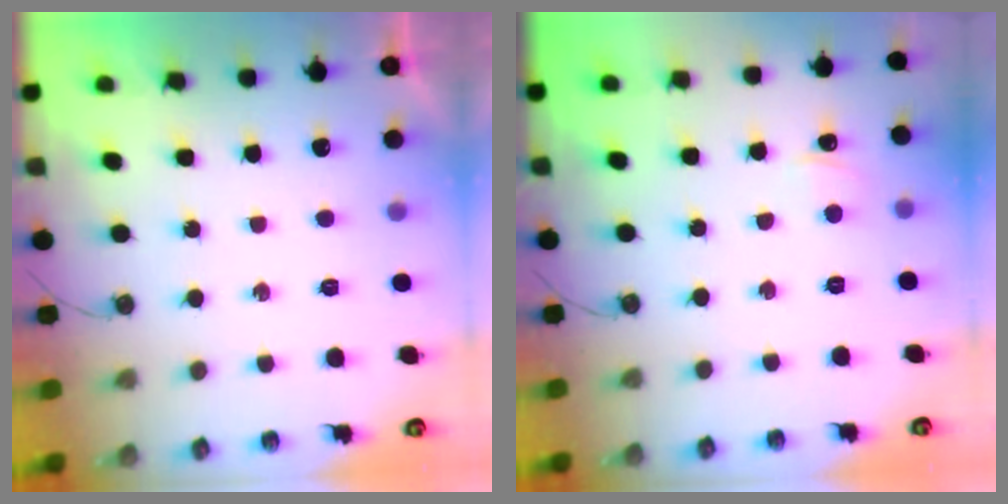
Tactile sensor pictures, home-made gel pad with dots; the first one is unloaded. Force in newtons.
{"total": 1.6, "press": 1.5, "slide": 0.2}